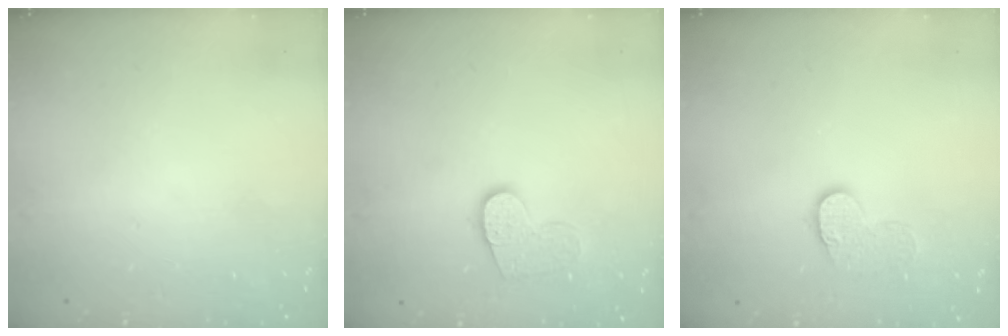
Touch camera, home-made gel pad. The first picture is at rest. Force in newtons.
{"total": 9.9, "press": 9.9, "slide": 0.7}
{"total": 9.1, "press": 9.0, "slide": 0.6}